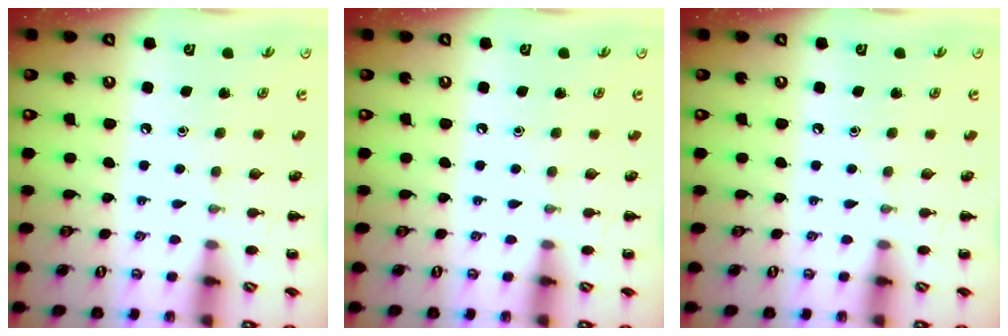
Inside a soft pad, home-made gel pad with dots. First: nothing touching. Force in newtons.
{"total": 0.0}
{"total": 0.0}